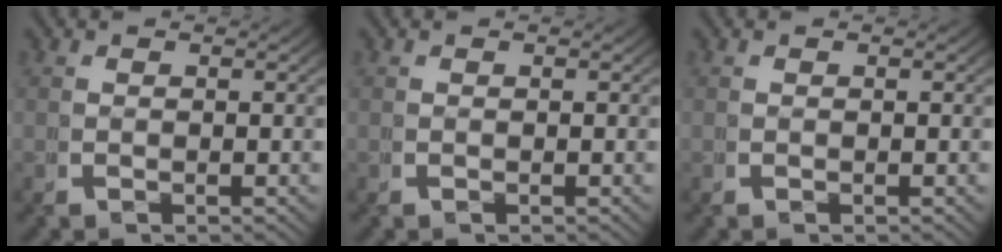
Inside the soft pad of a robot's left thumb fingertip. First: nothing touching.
{"total": 0.0}
{"total": 0.0}